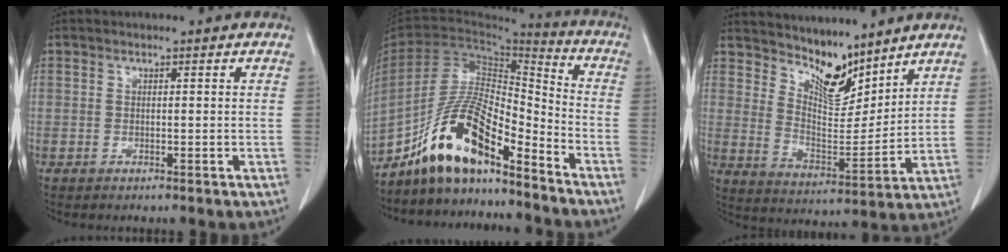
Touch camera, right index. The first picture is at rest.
{"total": 13.7, "force": [-10.4, 2.8, 8.4], "torque": [-0.165, 0.023, -0.188]}
{"total": 9.0, "force": [7.8, 2.7, 3.6], "torque": [-0.068, -0.006, 0.154]}